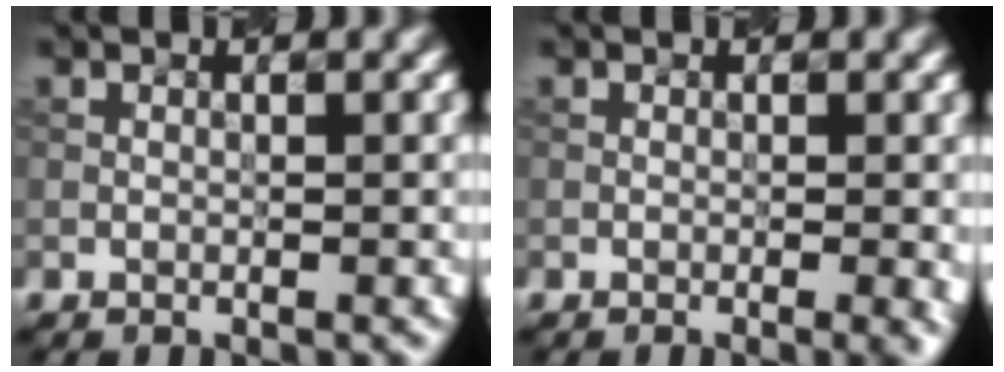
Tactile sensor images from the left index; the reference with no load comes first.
{"total": 2.5, "force": [-0.6, 0.8, 2.3], "torque": [-0.016, 0.012, -0.003]}